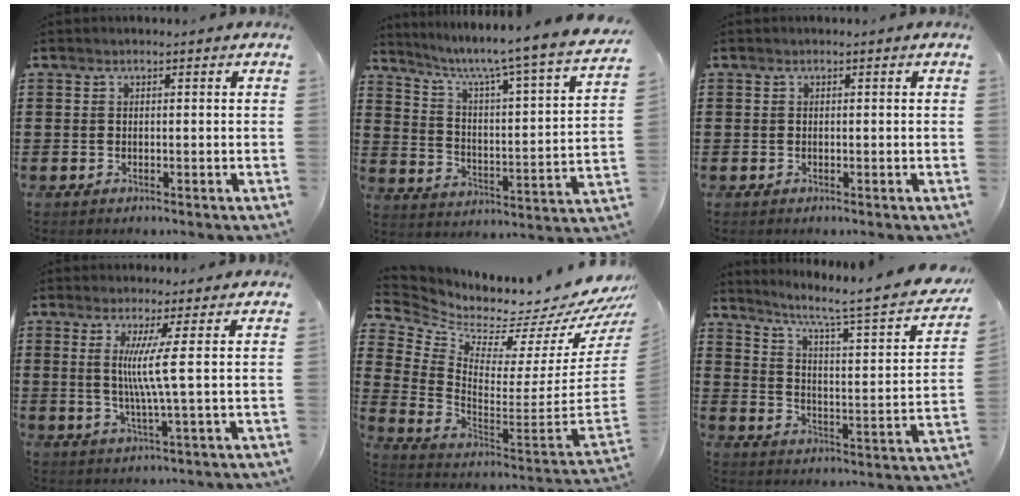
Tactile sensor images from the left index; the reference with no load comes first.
{"total": 5.2, "force": [4.4, -1.7, 2.1], "torque": [-0.060, -0.053, 0.061]}
{"total": 0.0}
{"total": 6.1, "force": [1.1, -1.2, 5.9], "torque": [-0.114, -0.012, 0.012]}
{"total": 3.5, "force": [3.2, 1.0, 1.1], "torque": [-0.035, -0.067, 0.042]}
{"total": 4.6, "force": [3.1, -0.2, 3.4], "torque": [-0.085, -0.036, 0.037]}